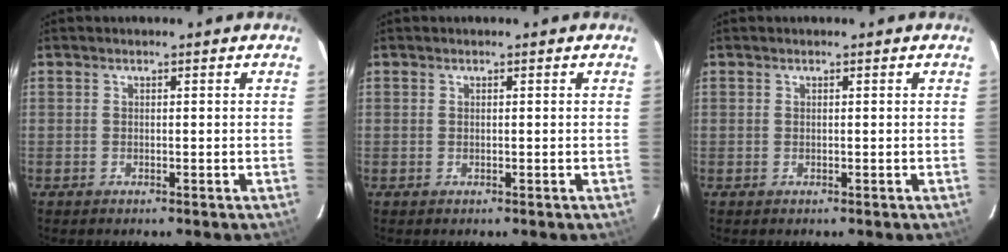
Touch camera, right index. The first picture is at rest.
{"total": 0.0}
{"total": 0.0}